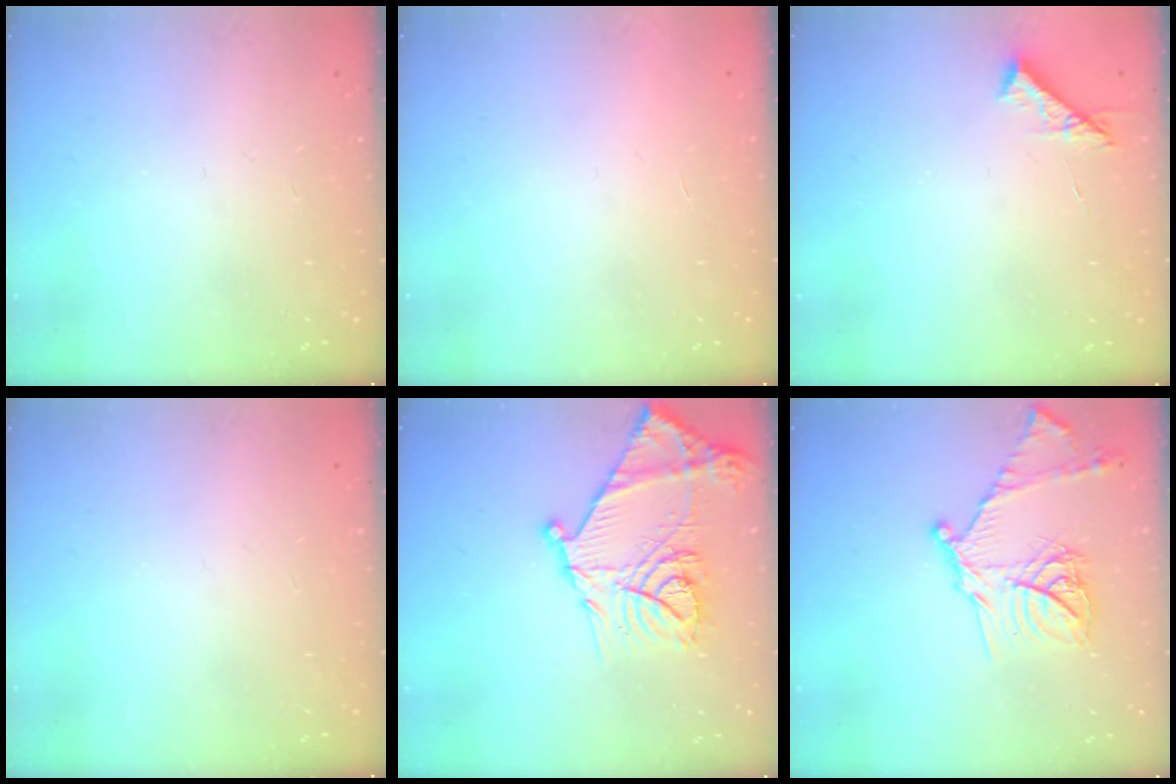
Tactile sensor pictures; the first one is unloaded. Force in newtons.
{"total": 1.7, "press": 1.7, "slide": 0.1}
{"total": 6.0, "press": 6.0, "slide": 0.5}
{"total": 0.0}
{"total": 22.3, "press": 22.2, "slide": 2.0}
{"total": 18.3, "press": 18.2, "slide": 1.7}